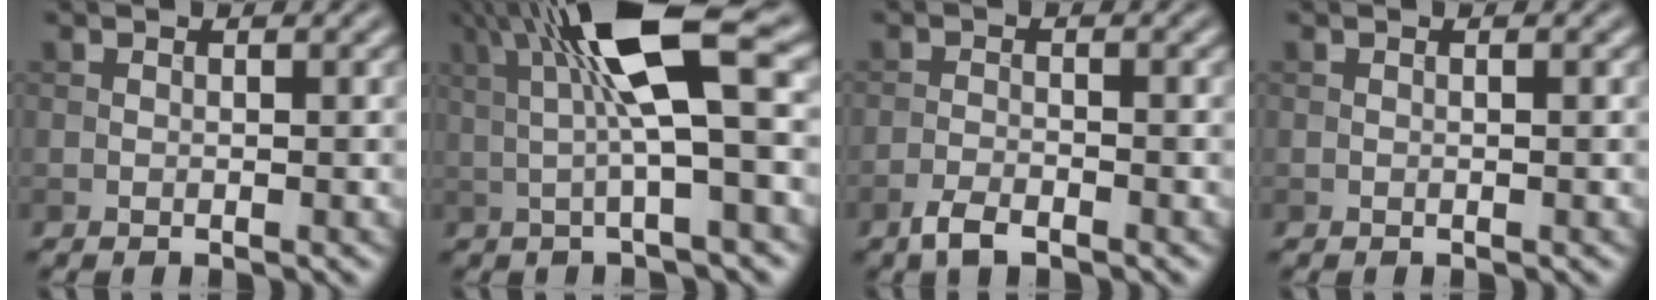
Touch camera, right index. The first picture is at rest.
{"total": 9.2, "force": [2.4, 1.9, 8.7], "torque": [-0.145, 0.013, 0.037]}
{"total": 2.3, "force": [-1.7, 0.7, 1.4], "torque": [-0.030, 0.000, -0.038]}
{"total": 0.0}